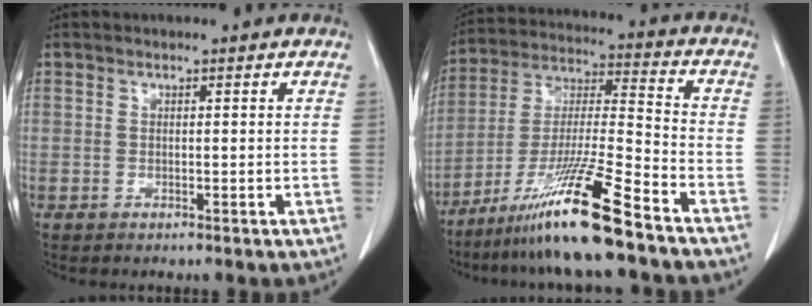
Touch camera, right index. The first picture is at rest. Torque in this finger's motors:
{"motor_torque": [1.12, -1.02, 0.40, 0.13]}